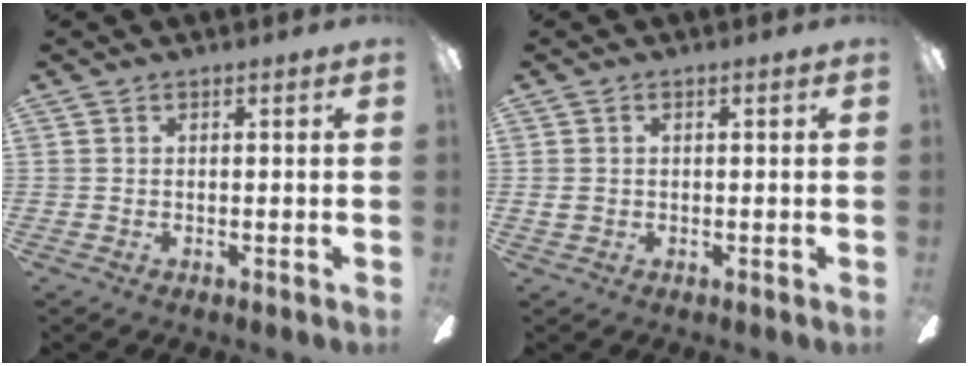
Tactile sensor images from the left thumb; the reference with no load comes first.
{"total": 1.4, "force": [0.0, 1.1, 0.8], "torque": [-0.016, 0.006, -0.002]}